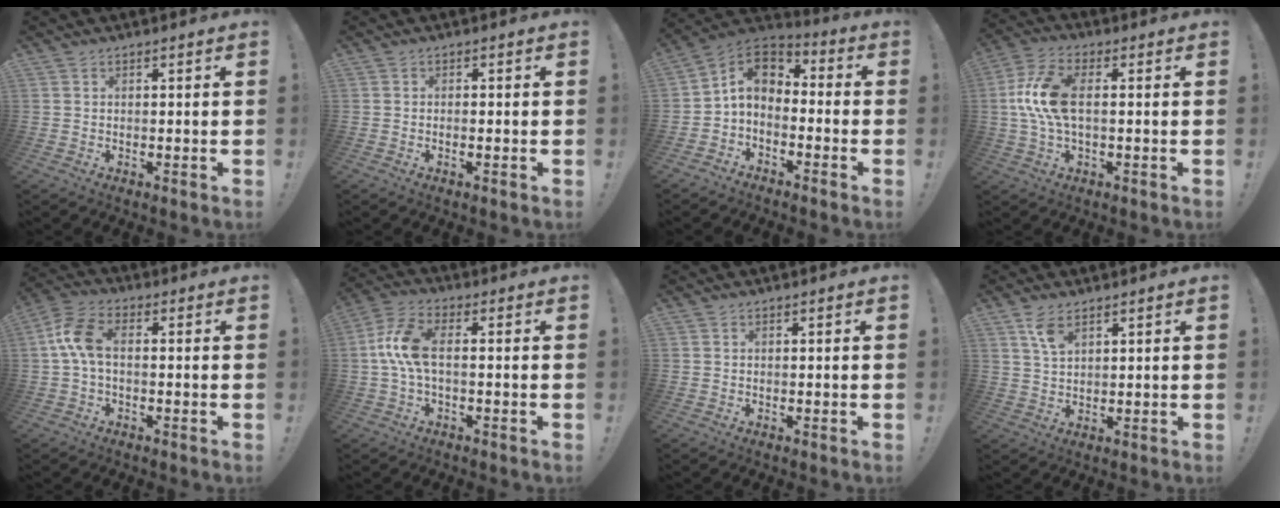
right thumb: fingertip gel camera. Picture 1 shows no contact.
{"total": 1.2, "force": [-0.6, 0.1, 1.1], "torque": [-0.018, 0.000, -0.011]}
{"total": 7.9, "force": [0.1, 5.7, 5.4], "torque": [-0.094, 0.009, 0.008]}
{"total": 12.2, "force": [0.8, 5.8, 10.6], "torque": [-0.211, 0.004, 0.018]}
{"total": 8.8, "force": [0.5, 4.9, 7.3], "torque": [-0.152, 0.014, 0.016]}
{"total": 10.0, "force": [0.3, 4.3, 9.0], "torque": [-0.187, 0.006, 0.009]}
{"total": 0.0}
{"total": 5.5, "force": [3.3, 2.4, 3.6], "torque": [-0.070, -0.010, 0.060]}